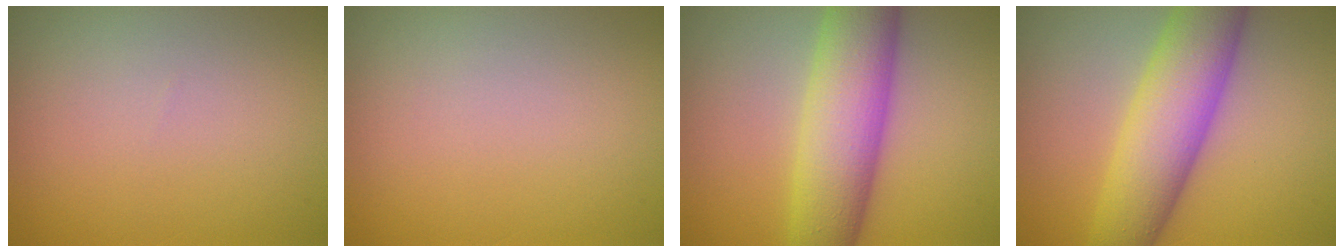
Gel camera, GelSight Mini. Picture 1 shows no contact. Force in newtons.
{"total": 0.0}
{"total": 9.1, "press": 9.1, "slide": 0.2}
{"total": 8.8, "press": 8.8, "slide": 0.2}